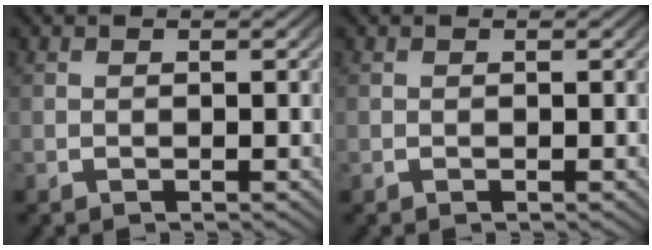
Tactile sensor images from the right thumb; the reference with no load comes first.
{"total": 0.0}